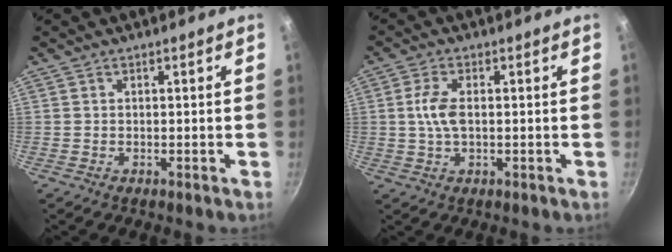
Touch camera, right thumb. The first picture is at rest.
{"total": 4.9, "force": [0.3, 2.4, 4.3], "torque": [-0.098, 0.003, 0.002]}